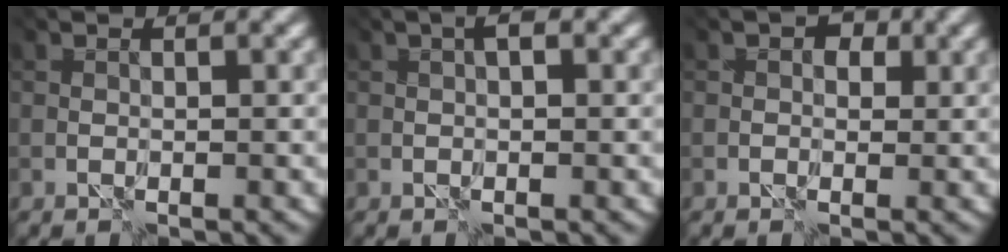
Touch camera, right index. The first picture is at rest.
{"total": 0.8, "force": [-0.4, -0.4, 0.5], "torque": [-0.011, 0.001, 0.011]}
{"total": 1.5, "force": [-0.1, 1.2, 0.9], "torque": [0.005, 0.003, 0.003]}